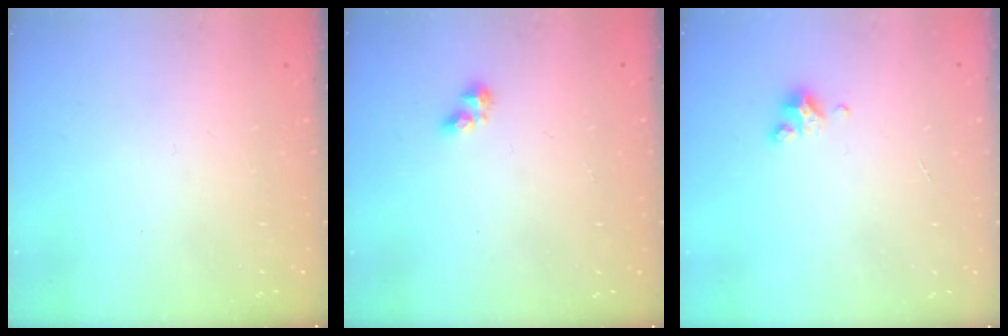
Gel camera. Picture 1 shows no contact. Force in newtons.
{"total": 2.7, "press": 2.7, "slide": 0.3}
{"total": 2.9, "press": 2.9, "slide": 0.3}